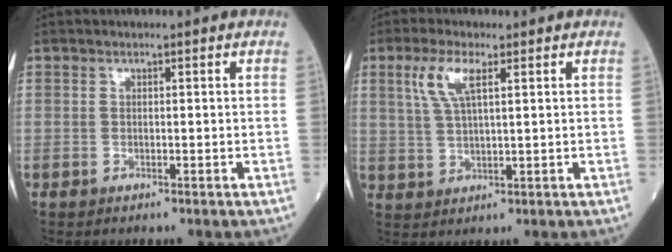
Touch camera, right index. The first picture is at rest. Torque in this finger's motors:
{"motor_torque": [0.40, 0.48, 0.21, 0.09]}